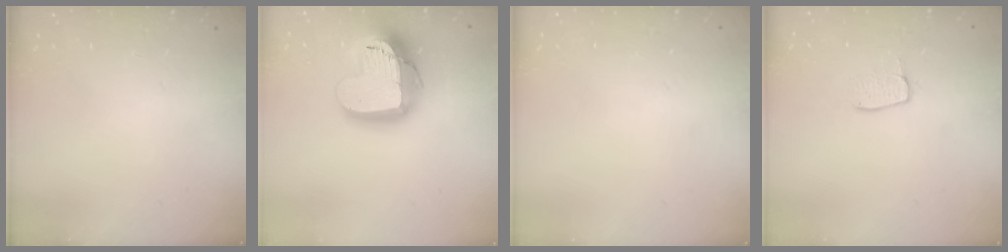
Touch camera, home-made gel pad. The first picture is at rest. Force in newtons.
{"total": 20.1, "press": 20.0, "slide": 1.6}
{"total": 0.0}
{"total": 6.9, "press": 6.9, "slide": 0.4}